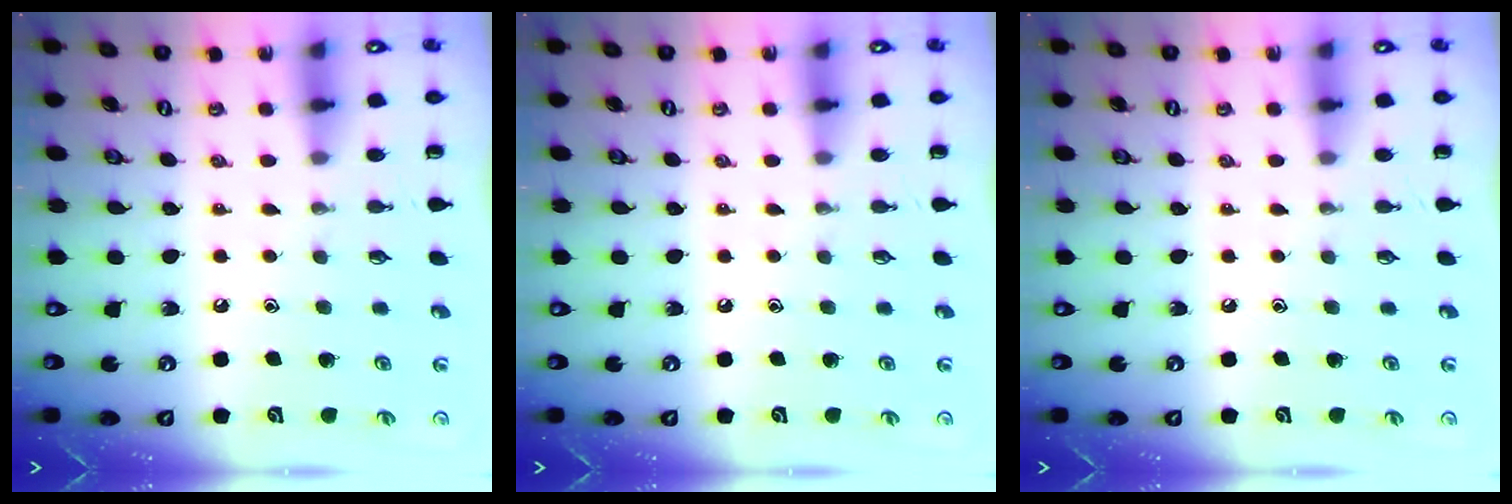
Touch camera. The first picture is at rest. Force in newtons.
{"total": 0.0}
{"total": 0.0}